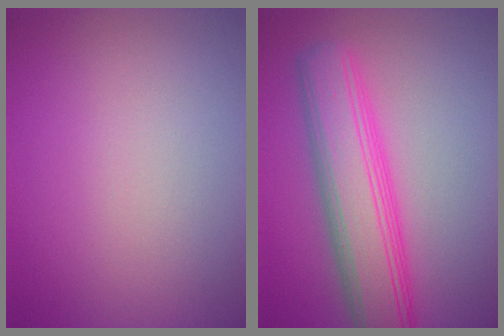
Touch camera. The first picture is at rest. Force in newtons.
{"total": 7.5, "press": 7.5, "slide": 0.2}